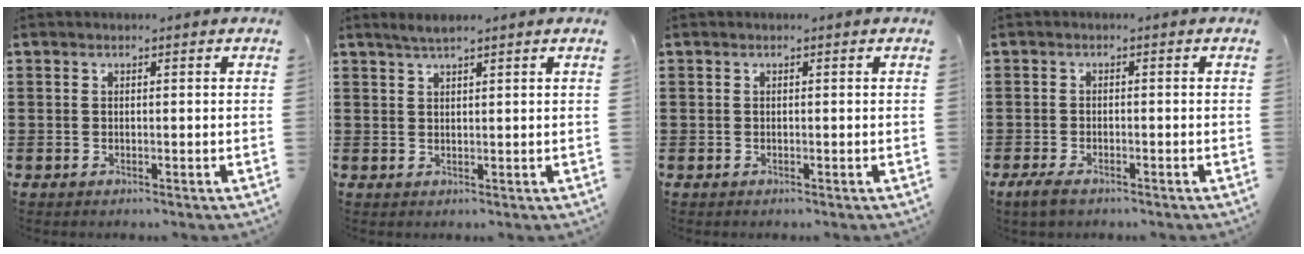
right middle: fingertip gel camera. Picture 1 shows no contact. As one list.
[{"total": 1.5, "force": [1.3, 0.0, 0.8], "torque": [-0.019, 0.001, 0.023]}, {"total": 0.0}, {"total": 1.9, "force": [-1.3, 0.6, 1.3], "torque": [-0.033, -0.002, -0.027]}]